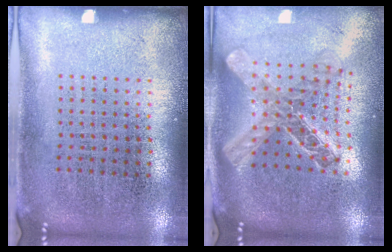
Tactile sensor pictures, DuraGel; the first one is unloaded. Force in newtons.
{"total": 2.1, "press": 1.7, "slide": 1.3}